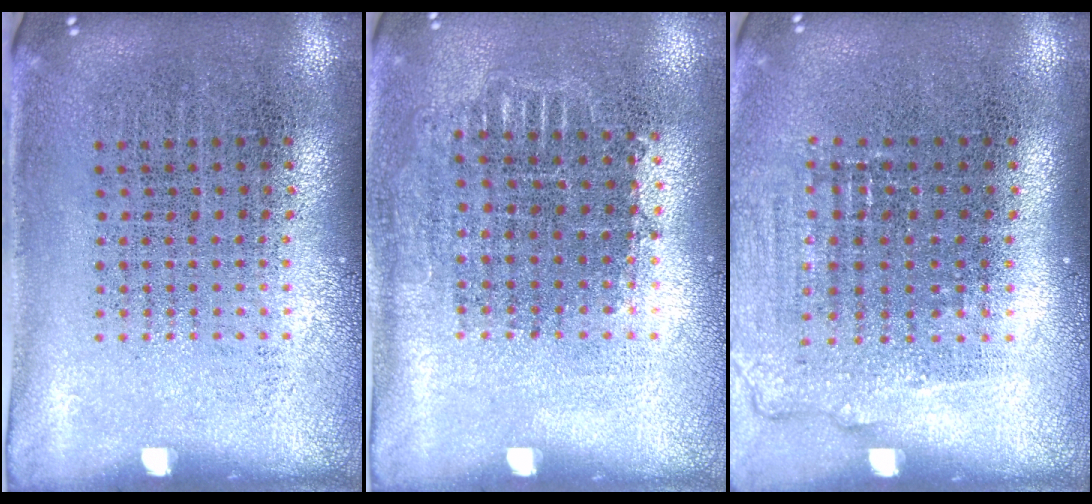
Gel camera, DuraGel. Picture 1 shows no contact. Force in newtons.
{"total": 0.7, "press": 0.7, "slide": 0.4}
{"total": 1.0, "press": 1.0, "slide": 0.4}